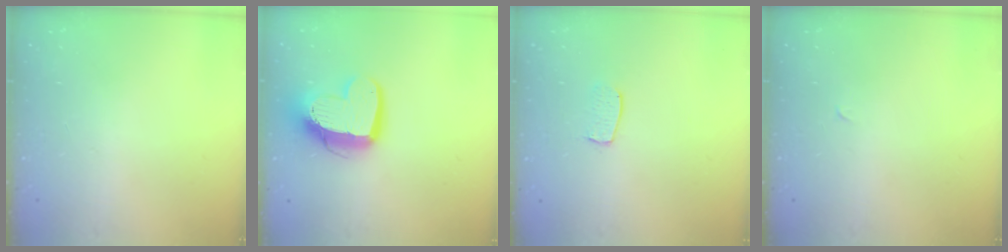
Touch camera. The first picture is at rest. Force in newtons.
{"total": 14.0, "press": 13.9, "slide": 1.7}
{"total": 6.1, "press": 6.1, "slide": 0.3}
{"total": 0.0}